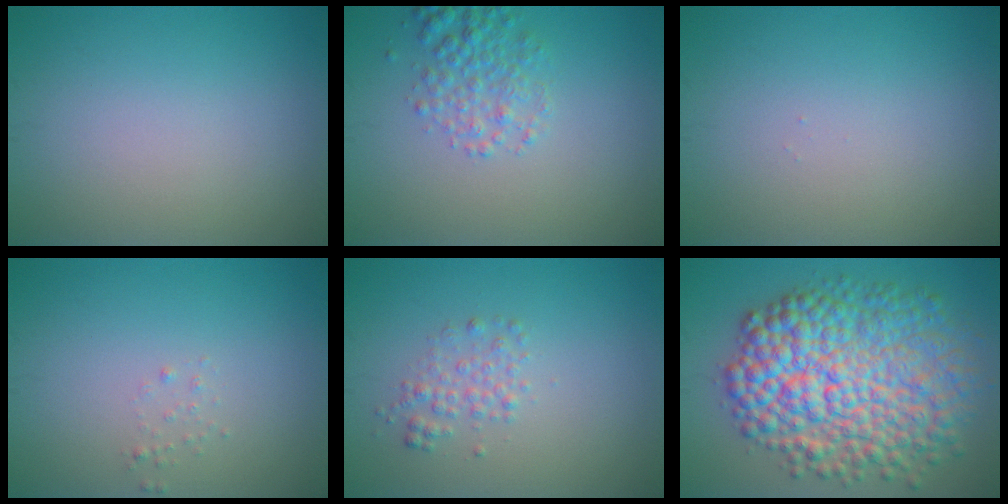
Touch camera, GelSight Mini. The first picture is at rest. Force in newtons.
{"total": 2.9, "press": 2.9, "slide": 0.2}
{"total": 0.0}
{"total": 0.6, "press": 0.6, "slide": 0.1}
{"total": 1.8, "press": 1.8, "slide": 0.0}
{"total": 12.0, "press": 12.0, "slide": 0.1}